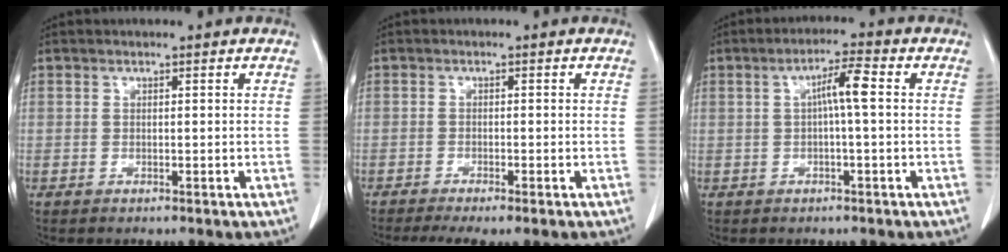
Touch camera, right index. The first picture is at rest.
{"total": 5.4, "force": [-4.1, 0.6, 3.5], "torque": [-0.055, -0.013, -0.063]}
{"total": 4.4, "force": [0.4, 0.1, 4.3], "torque": [-0.076, 0.011, 0.006]}